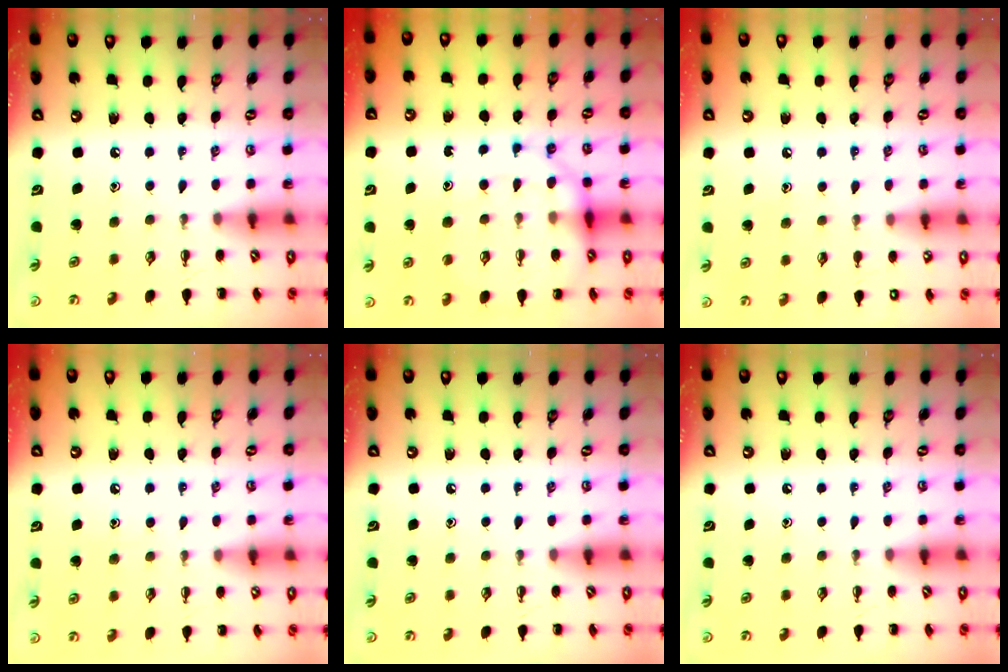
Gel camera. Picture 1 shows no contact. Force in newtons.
{"total": 14.2, "press": 14.0, "slide": 2.4}
{"total": 7.8, "press": 7.6, "slide": 1.9}
{"total": 6.4, "press": 6.2, "slide": 1.4}
{"total": 0.0}
{"total": 0.0}